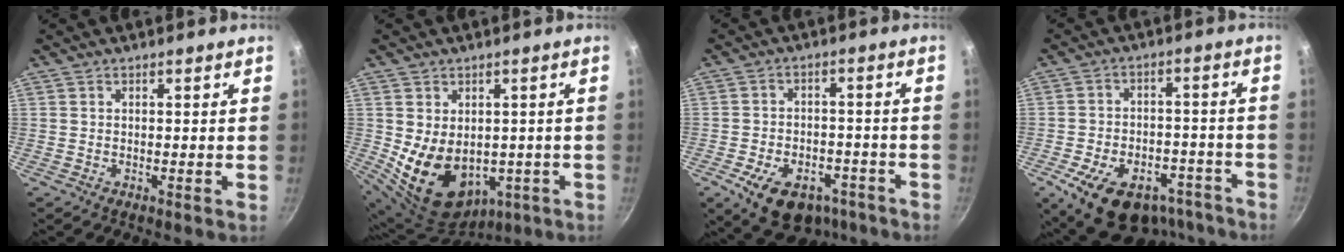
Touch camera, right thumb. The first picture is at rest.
{"total": 14.3, "force": [-1.5, 10.6, 9.6], "torque": [-0.149, -0.009, 0.012]}
{"total": 14.7, "force": [-7.8, 9.5, 8.0], "torque": [-0.098, 0.040, -0.106]}
{"total": 19.7, "force": [-12.0, 11.6, 10.5], "torque": [-0.128, 0.054, -0.161]}